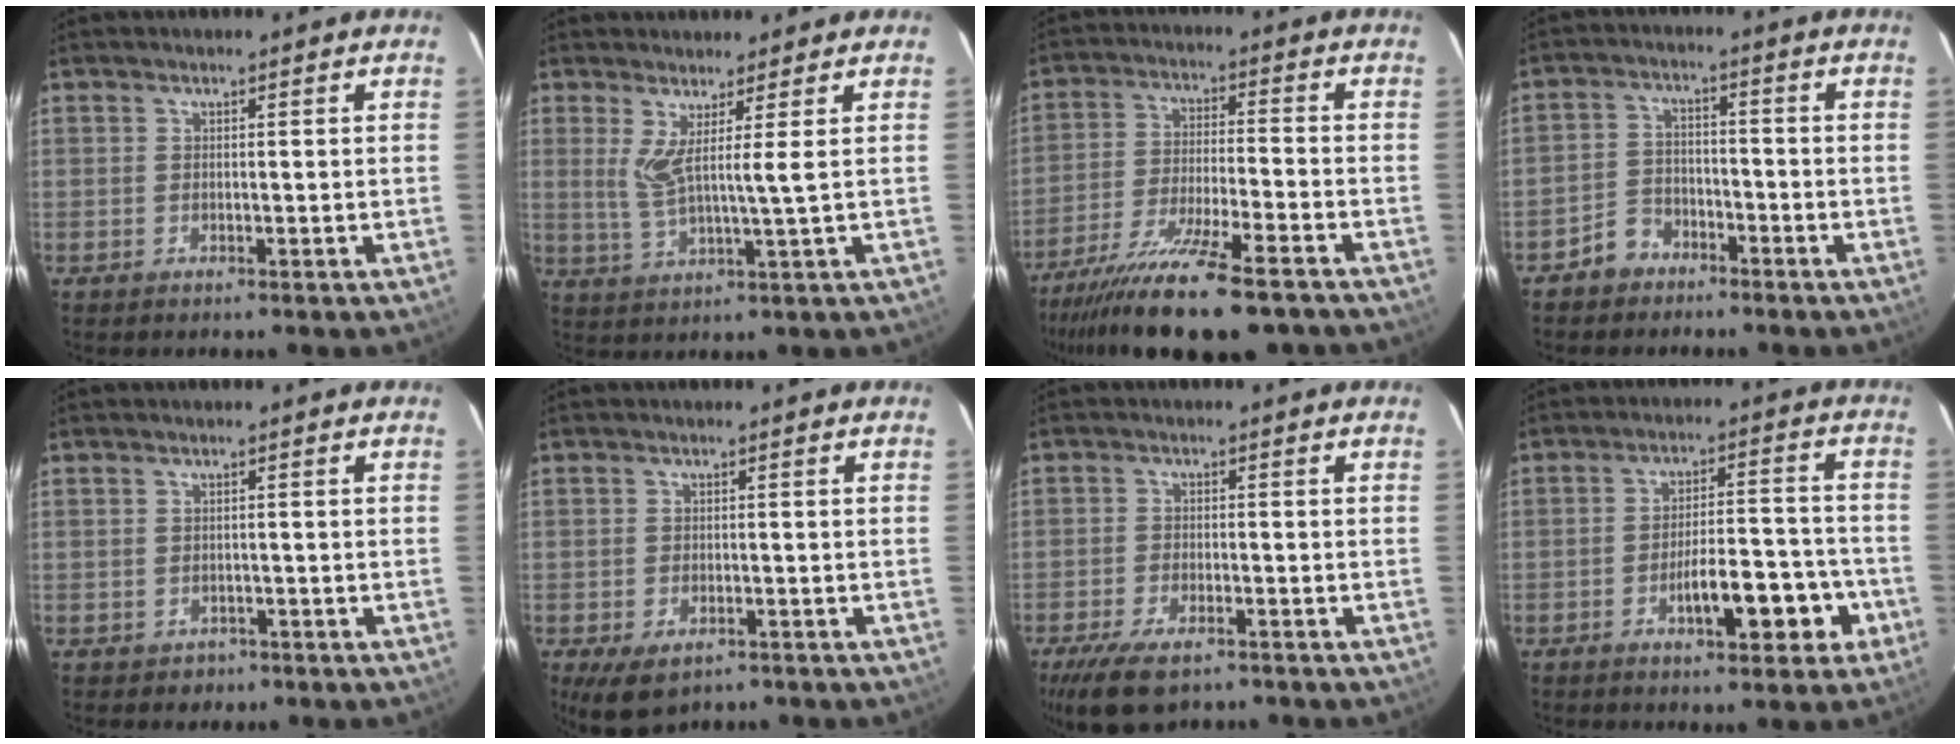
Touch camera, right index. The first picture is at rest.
{"total": 4.7, "force": [1.6, -1.1, 4.3], "torque": [-0.086, -0.013, 0.037]}
{"total": 17.6, "force": [-13.9, 1.5, 10.7], "torque": [-0.174, -0.037, -0.228]}
{"total": 4.5, "force": [-3.2, 3.0, 0.7], "torque": [-0.013, 0.013, -0.059]}
{"total": 1.7, "force": [-1.0, 1.4, 0.2], "torque": [-0.005, 0.004, -0.011]}
{"total": 5.7, "force": [-3.5, 3.2, 3.2], "torque": [-0.060, -0.009, -0.048]}
{"total": 8.5, "force": [-6.1, 3.0, 5.0], "torque": [-0.088, -0.013, -0.099]}
{"total": 9.7, "force": [-4.3, 3.1, 8.2], "torque": [-0.118, 0.025, -0.059]}